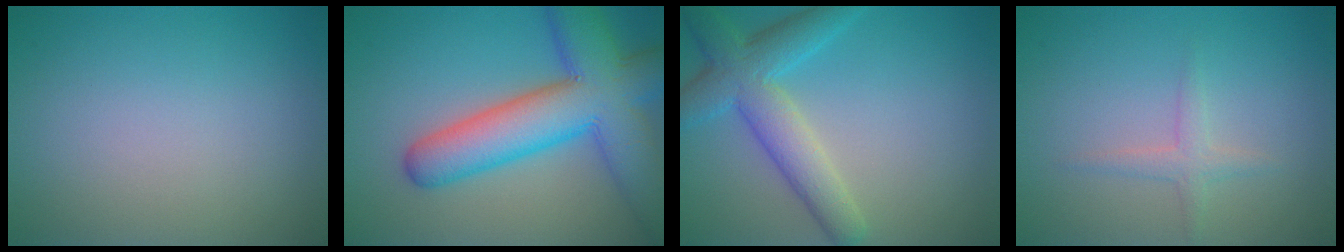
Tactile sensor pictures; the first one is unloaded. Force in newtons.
{"total": 10.8, "press": 10.8, "slide": 0.5}
{"total": 5.7, "press": 5.7, "slide": 0.4}
{"total": 1.5, "press": 1.5, "slide": 0.1}